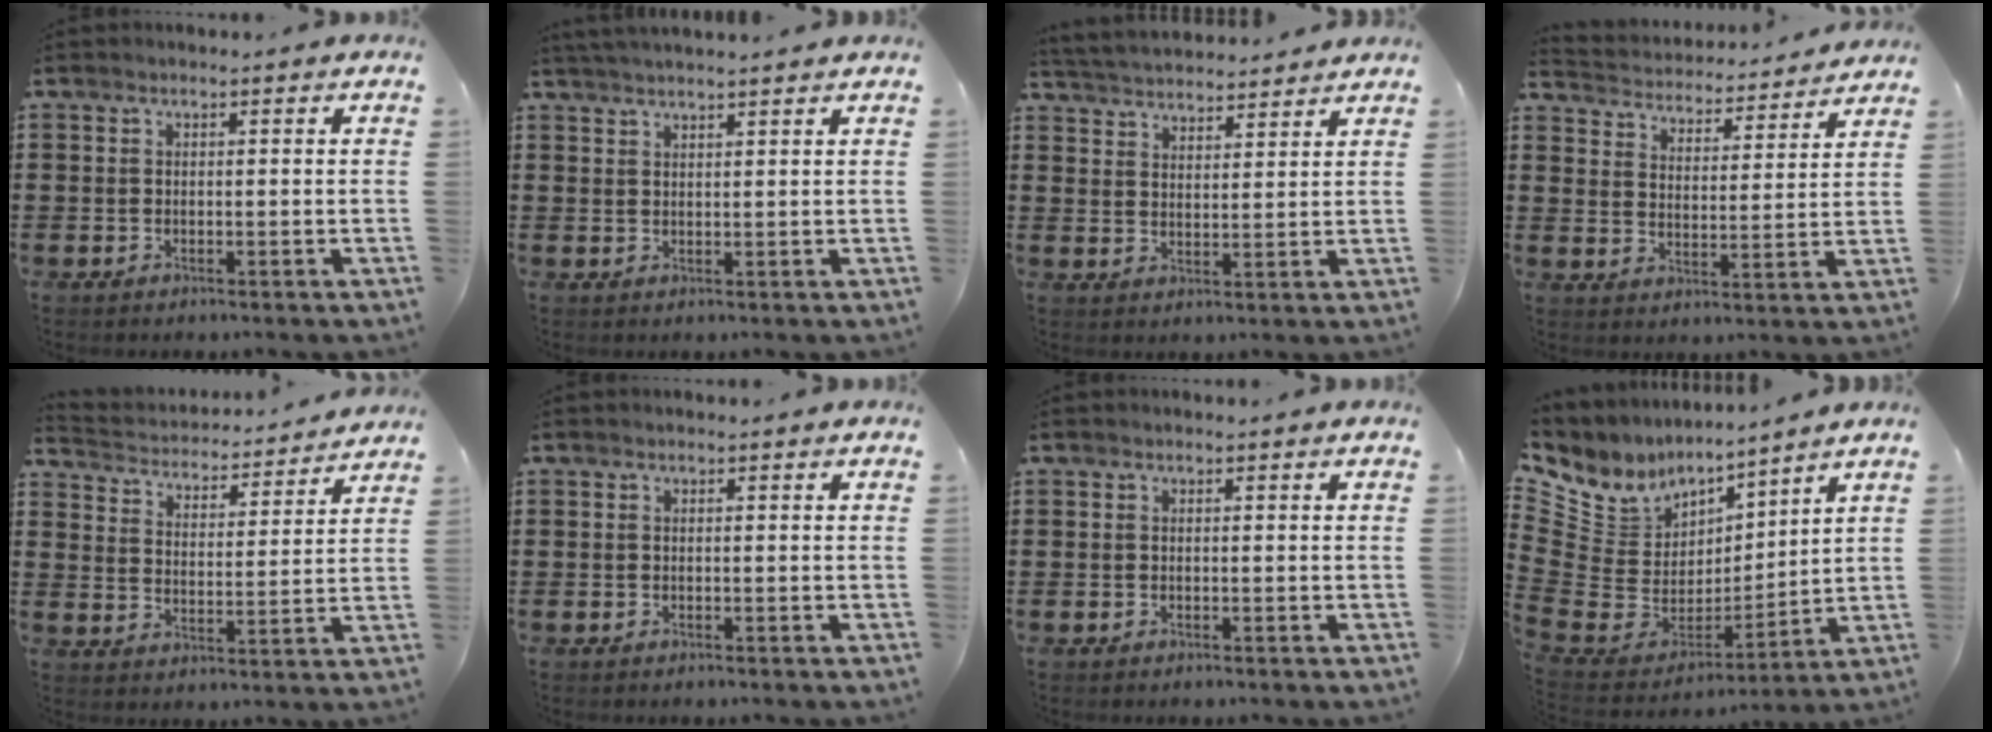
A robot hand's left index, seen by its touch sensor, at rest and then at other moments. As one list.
[{"total": 2.2, "force": [2.2, -0.3, 0.4], "torque": [-0.012, 0.000, 0.043]}, {"total": 3.8, "force": [3.8, 0.3, -0.1], "torque": [-0.014, -0.018, 0.067]}, {"total": 3.8, "force": [3.8, 0.1, -0.4], "torque": [-0.018, -0.033, 0.059]}, {"total": 3.3, "force": [3.2, 0.3, -0.2], "torque": [-0.019, -0.030, 0.047]}, {"total": 0.0}, {"total": 0.0}, {"total": 7.9, "force": [5.1, 6.0, 1.0], "torque": [-0.077, -0.049, 0.100]}]